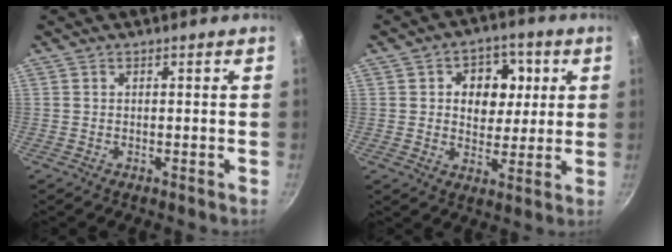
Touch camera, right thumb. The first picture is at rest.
{"total": 10.2, "force": [2.3, 8.0, 6.0], "torque": [-0.042, -0.008, 0.030]}